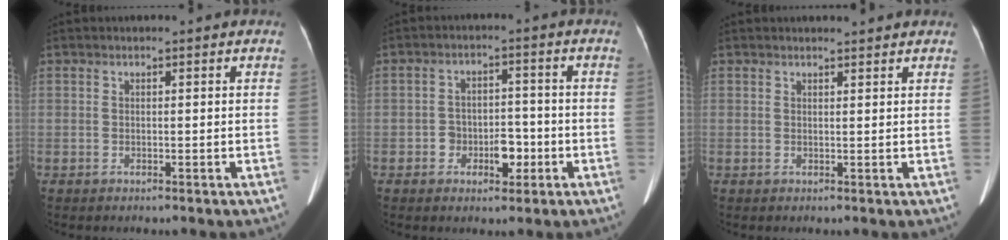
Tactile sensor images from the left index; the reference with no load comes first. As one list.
[{"total": 5.0, "force": [-2.0, 3.1, 3.4], "torque": [-0.051, 0.013, -0.027]}, {"total": 2.6, "force": [2.6, 0.3, 0.6], "torque": [-0.013, 0.006, 0.031]}]